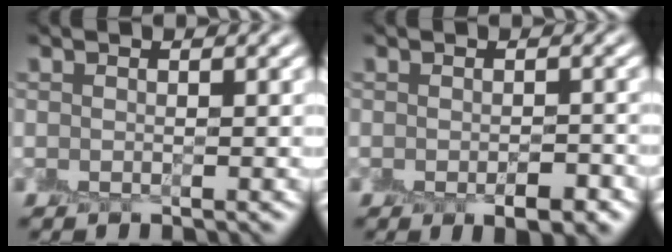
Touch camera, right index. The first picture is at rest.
{"total": 3.2, "force": [-1.7, 1.4, 2.3], "torque": [-0.031, -0.011, -0.020]}